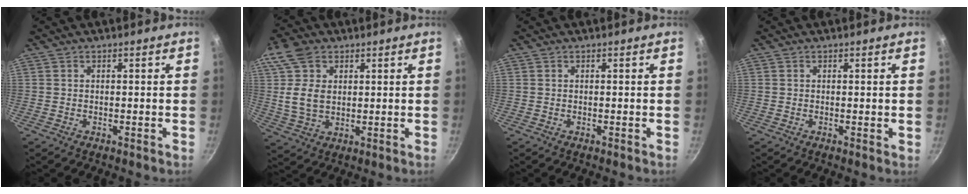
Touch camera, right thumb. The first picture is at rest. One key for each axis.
{"total": 10.1, "fx": 2.5, "fy": 7.1, "fz": 6.7, "tx": -0.112, "ty": -0.008, "tz": 0.045}
{"total": 0.0}
{"total": 0.6, "fx": 0.1, "fy": 0.2, "fz": 0.5, "tx": -0.006, "ty": -0.001, "tz": 0.000}